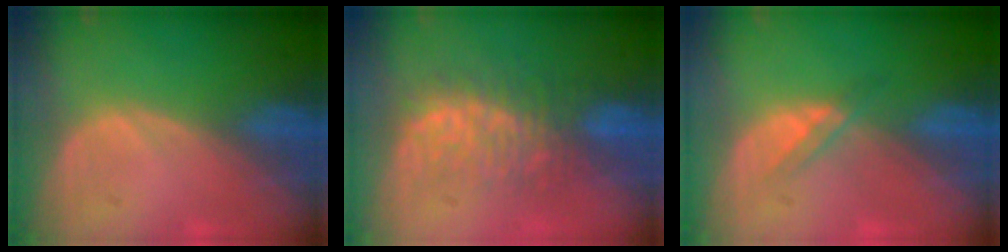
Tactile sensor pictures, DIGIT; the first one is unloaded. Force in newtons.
{"total": 7.7, "press": 7.6, "slide": 1.3}
{"total": 1.8, "press": 1.8, "slide": 0.2}